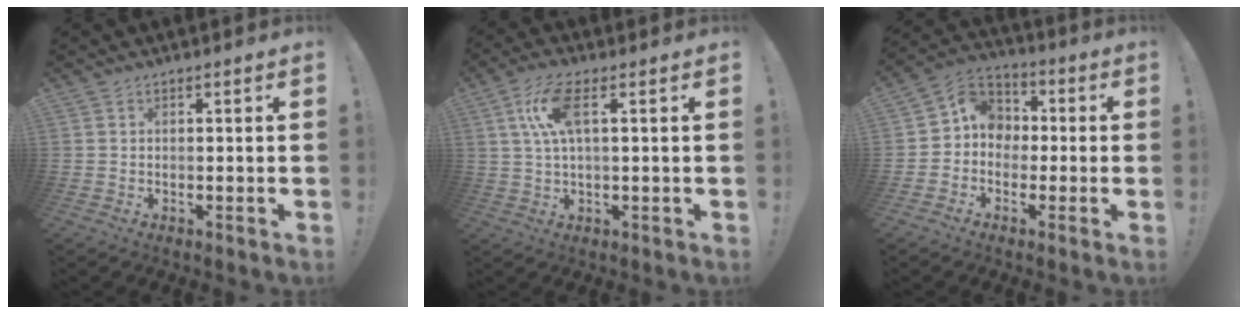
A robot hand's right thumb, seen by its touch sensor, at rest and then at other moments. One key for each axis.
{"total": 9.6, "fx": 2.8, "fy": 3.1, "fz": 8.7, "tx": -0.157, "ty": -0.003, "tz": 0.051}
{"total": 8.2, "fx": -0.9, "fy": 7.7, "fz": 2.6, "tx": -0.037, "ty": 0.017, "tz": -0.008}